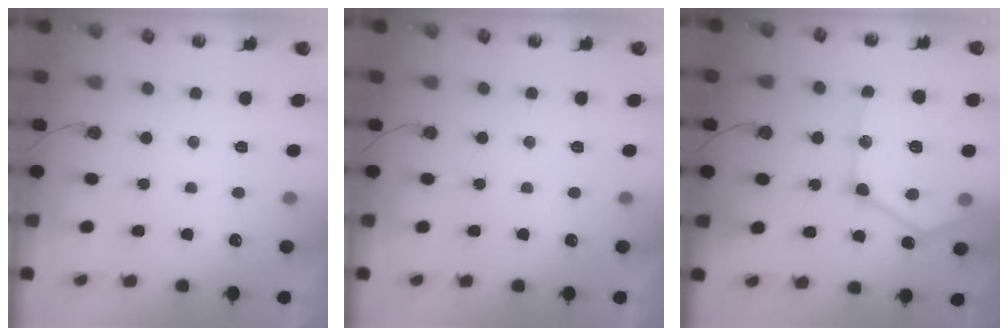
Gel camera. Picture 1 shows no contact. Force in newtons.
{"total": 0.0}
{"total": 23.1, "press": 23.1, "slide": 2.0}